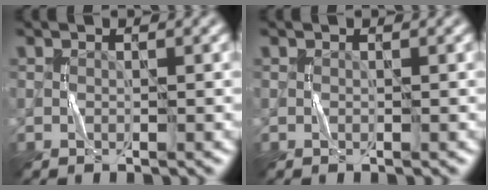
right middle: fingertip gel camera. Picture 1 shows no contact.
{"total": 0.0}